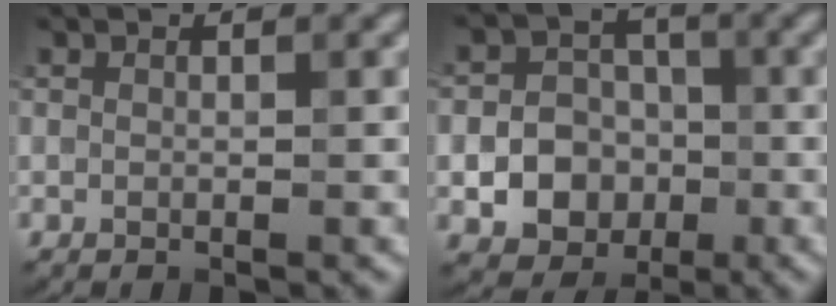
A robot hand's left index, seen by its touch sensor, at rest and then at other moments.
{"total": 7.5, "force": [-1.9, 6.6, 3.1], "torque": [-0.039, 0.004, -0.051]}